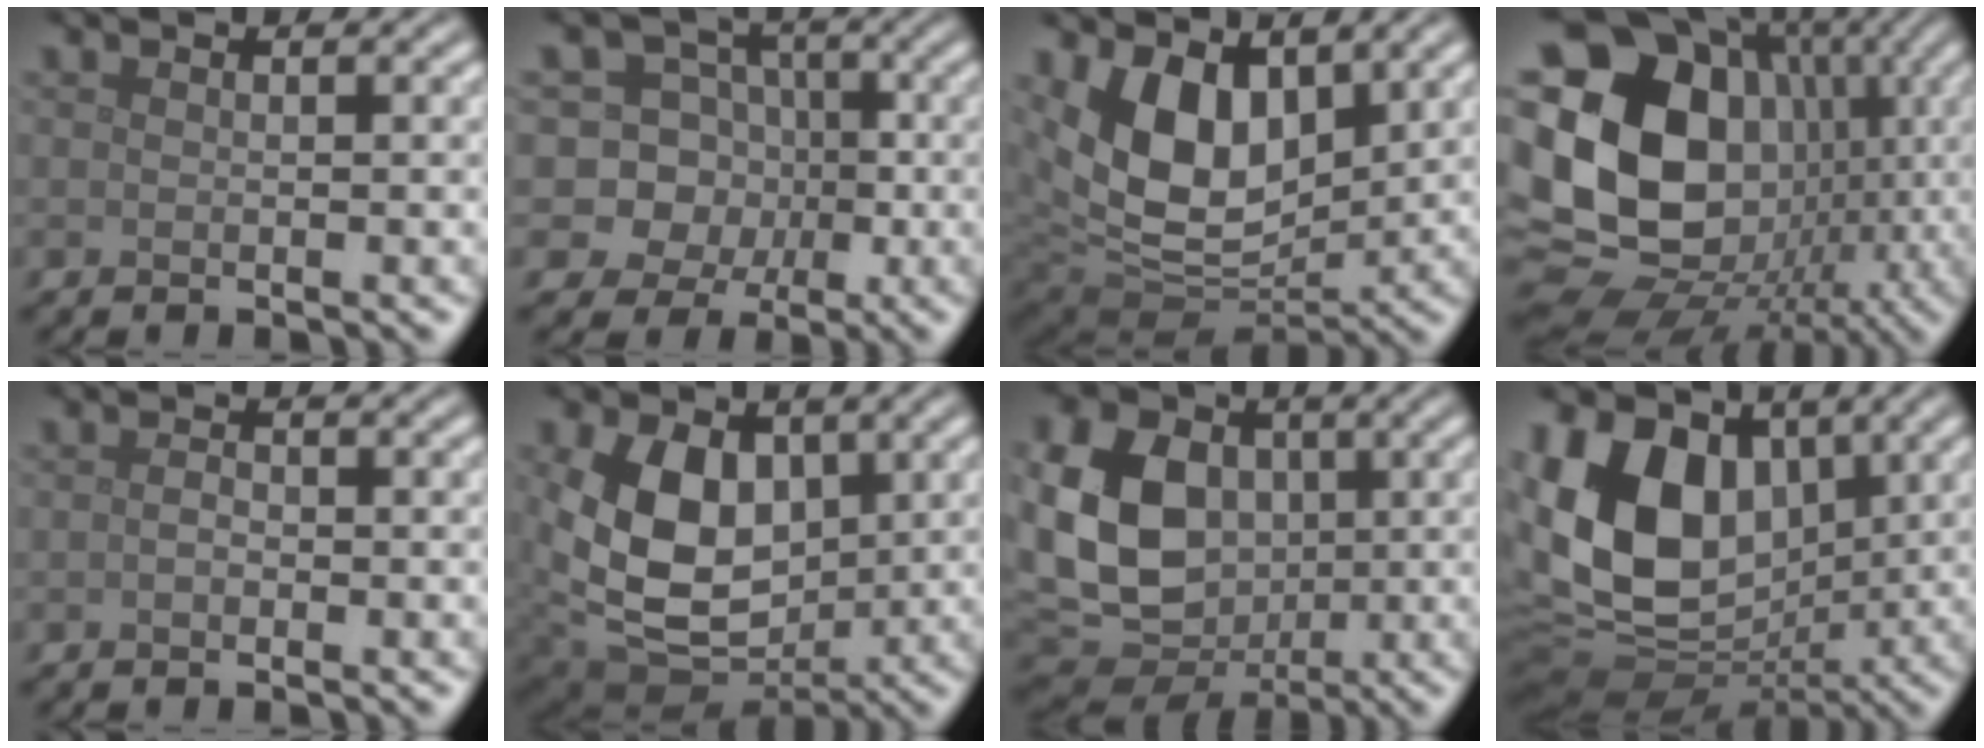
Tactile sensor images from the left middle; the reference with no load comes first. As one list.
[{"total": 8.5, "force": [-0.1, 8.1, 2.4], "torque": [-0.050, 0.041, -0.041]}, {"total": 9.7, "force": [2.8, 6.3, 6.7], "torque": [-0.127, -0.022, 0.048]}, {"total": 22.5, "force": [0.8, 19.3, 11.6], "torque": [-0.230, 0.014, -0.018]}, {"total": 1.0, "force": [-0.2, 0.7, 0.6], "torque": [-0.014, -0.001, -0.007]}, {"total": 10.5, "force": [1.2, 7.5, 7.3], "torque": [-0.155, -0.020, 0.022]}, {"total": 13.0, "force": [0.6, 10.2, 8.0], "torque": [-0.182, -0.006, 0.013]}, {"total": 13.7, "force": [2.0, 10.0, 9.2], "torque": [-0.192, 0.008, 0.026]}]